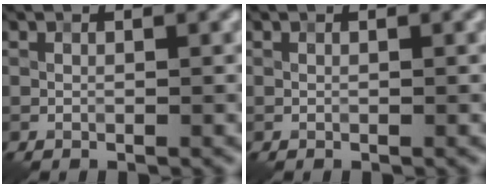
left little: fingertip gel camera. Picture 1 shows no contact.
{"total": 0.0}